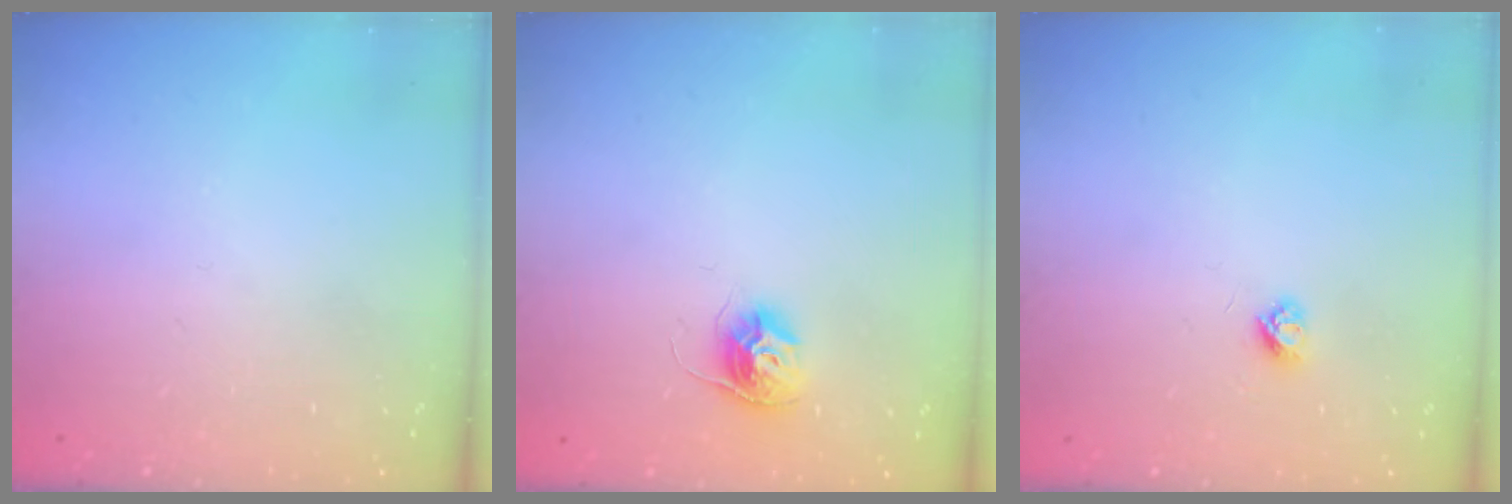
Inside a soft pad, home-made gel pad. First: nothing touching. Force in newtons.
{"total": 10.0, "press": 10.0, "slide": 0.6}
{"total": 3.1, "press": 3.0, "slide": 0.4}